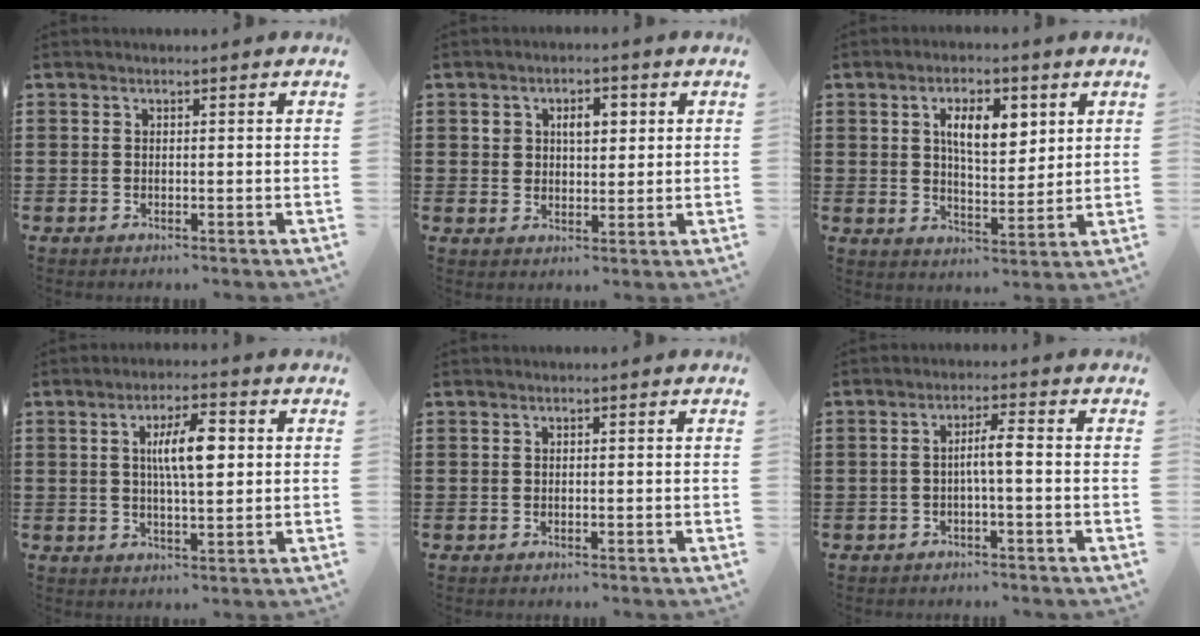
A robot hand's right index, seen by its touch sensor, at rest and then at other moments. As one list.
[{"total": 4.0, "force": [1.3, 2.8, 2.6], "torque": [-0.046, 0.009, 0.015]}, {"total": 7.3, "force": [2.7, 3.3, 5.9], "torque": [-0.100, 0.001, 0.040]}, {"total": 7.4, "force": [1.5, 2.3, 6.9], "torque": [-0.128, 0.007, 0.021]}, {"total": 0.0}, {"total": 3.5, "force": [-0.6, 0.3, 3.4], "torque": [-0.063, 0.002, -0.014]}]